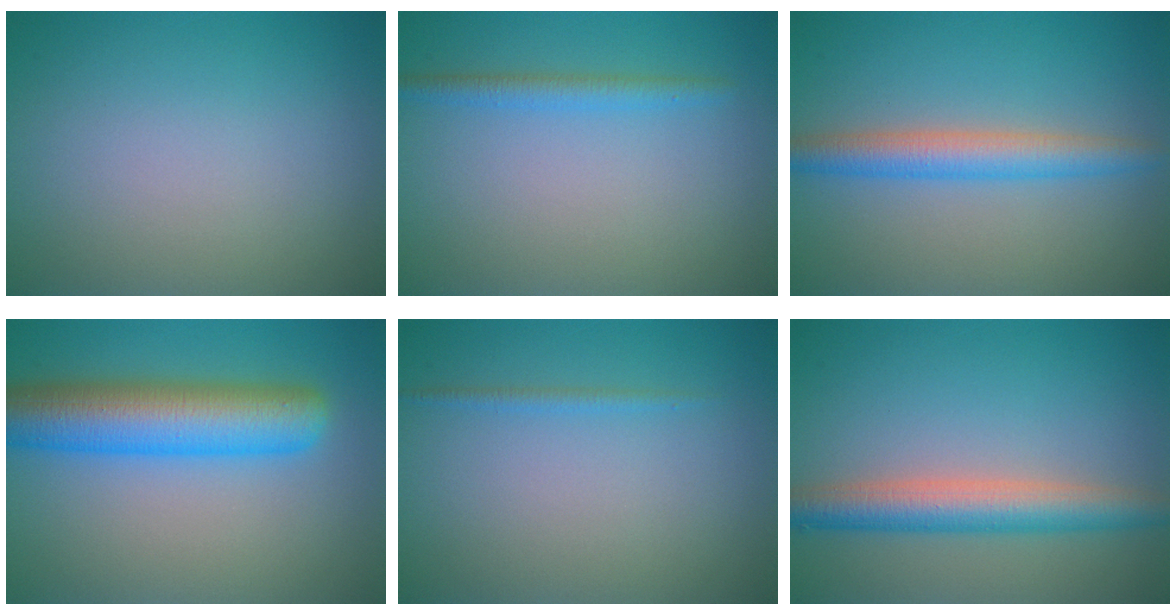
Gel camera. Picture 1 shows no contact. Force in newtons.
{"total": 1.8, "press": 1.8, "slide": 0.0}
{"total": 3.8, "press": 3.8, "slide": 0.1}
{"total": 8.7, "press": 8.7, "slide": 0.2}
{"total": 0.8, "press": 0.8, "slide": 0.1}
{"total": 5.0, "press": 5.0, "slide": 0.1}